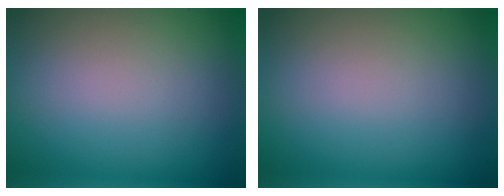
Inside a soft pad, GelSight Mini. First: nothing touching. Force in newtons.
{"total": 0.0}